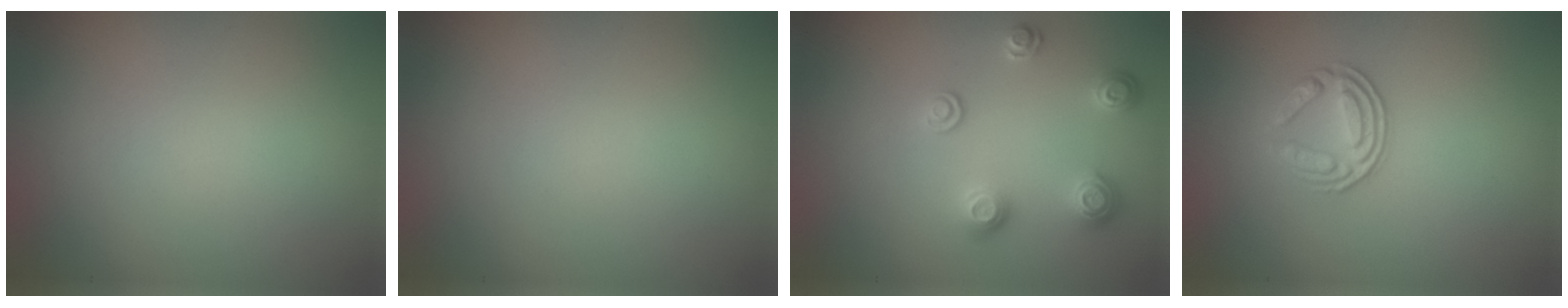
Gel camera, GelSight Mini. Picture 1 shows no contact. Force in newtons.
{"total": 0.0}
{"total": 2.5, "press": 2.3, "slide": 0.9}
{"total": 3.2, "press": 2.5, "slide": 1.9}